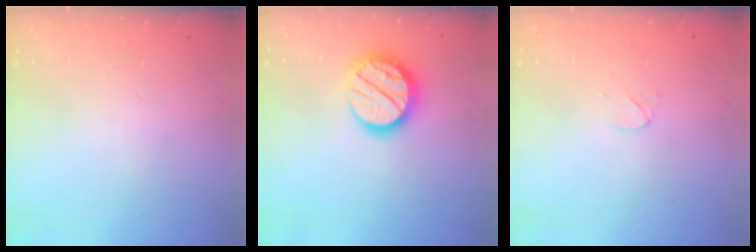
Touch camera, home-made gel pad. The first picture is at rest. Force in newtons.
{"total": 17.5, "press": 17.4, "slide": 1.4}
{"total": 4.0, "press": 3.9, "slide": 0.7}